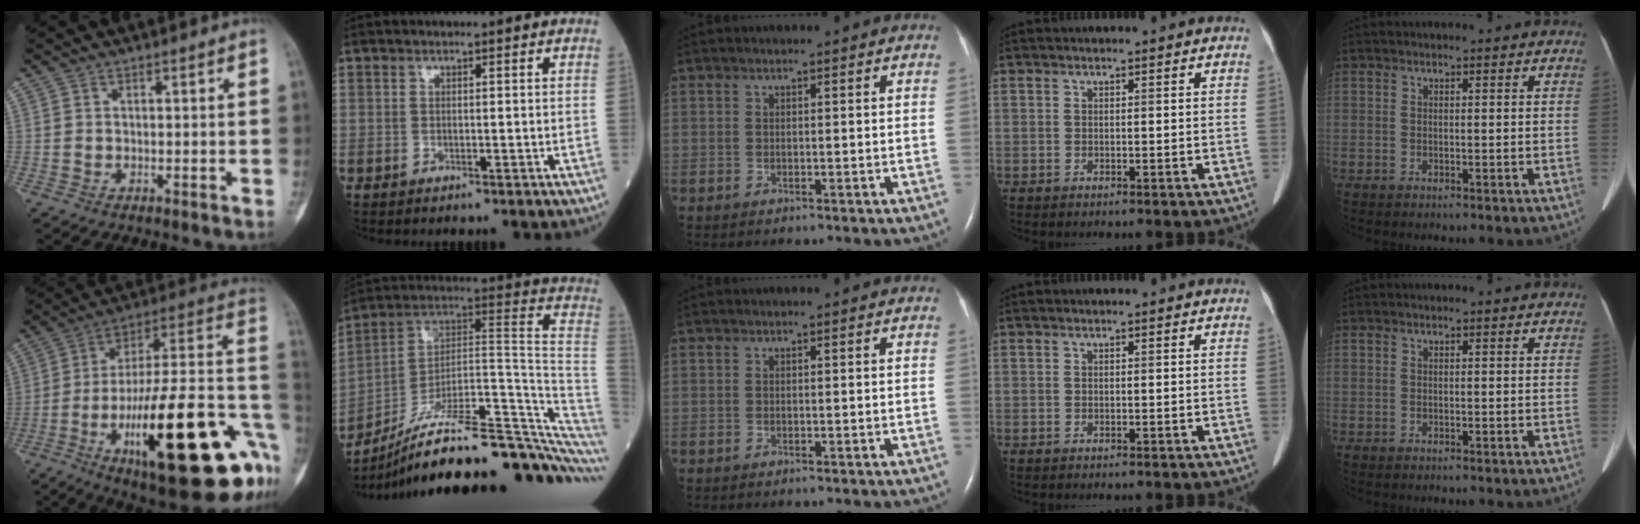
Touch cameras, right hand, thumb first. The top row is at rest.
{"thumb": {"total": 34.5, "force": [-11.8, 9.7, 30.9], "torque": [-0.405, 0.033, -0.172]}, "index": {"total": 25.5, "force": [-18.6, 3.9, 17.1], "torque": [-0.171, 0.054, -0.283]}}